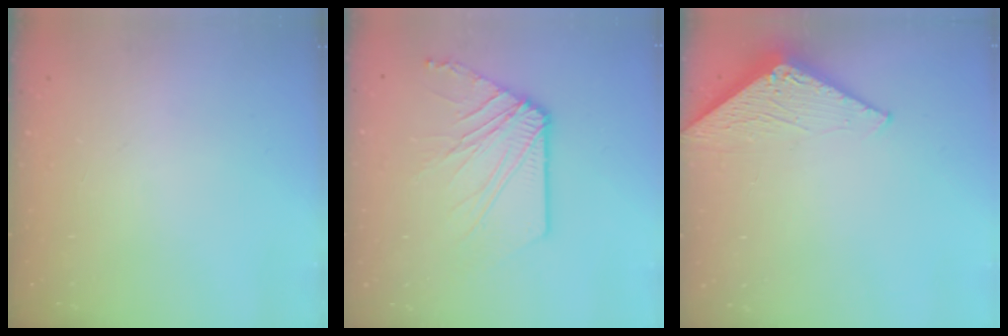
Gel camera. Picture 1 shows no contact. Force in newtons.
{"total": 11.5, "press": 11.5, "slide": 0.8}
{"total": 3.1, "press": 3.1, "slide": 0.2}